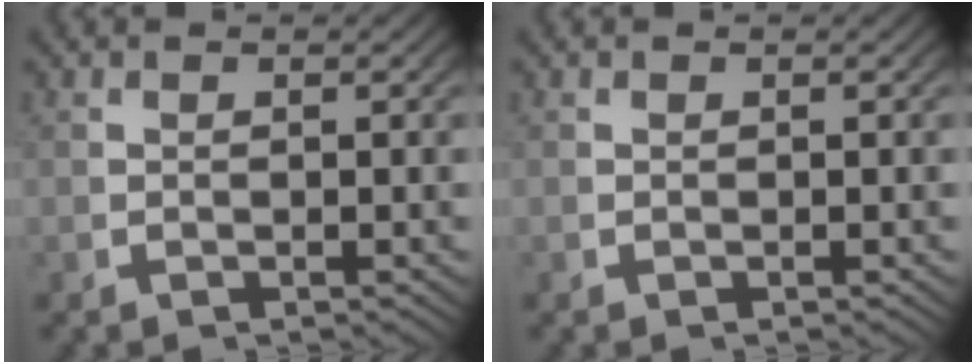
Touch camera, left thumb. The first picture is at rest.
{"total": 0.0}